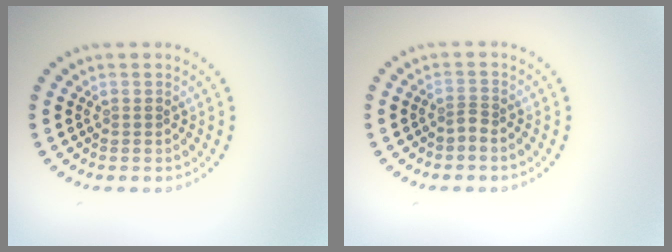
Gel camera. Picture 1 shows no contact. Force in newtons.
{"total": 0.7, "press": 0.3, "slide": 0.6}